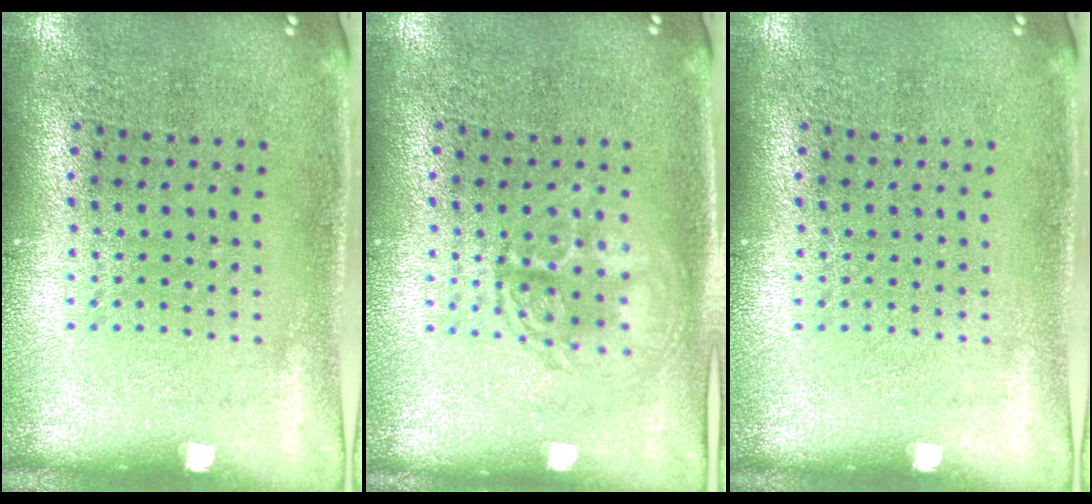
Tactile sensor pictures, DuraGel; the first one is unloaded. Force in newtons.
{"total": 1.3, "press": 1.3, "slide": 0.1}
{"total": 0.0}